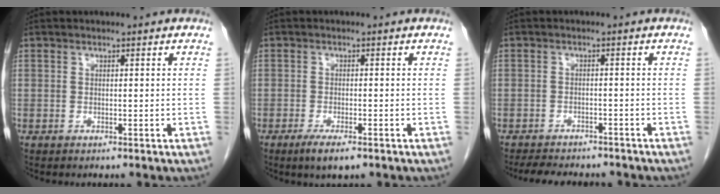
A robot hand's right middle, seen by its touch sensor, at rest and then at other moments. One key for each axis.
{"total": 3.8, "fx": -2.4, "fy": 0.8, "fz": 2.8, "tx": -0.051, "ty": -0.007, "tz": -0.038}
{"total": 8.8, "fx": -7.7, "fy": 2.7, "fz": 3.1, "tx": -0.049, "ty": -0.002, "tz": -0.104}